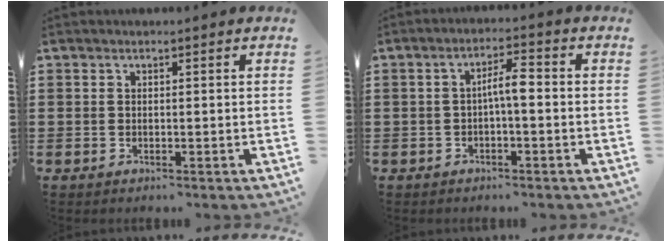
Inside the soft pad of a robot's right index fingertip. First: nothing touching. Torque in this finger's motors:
{"motor_torque": [0.84, -0.43, 0.35, 0.12]}